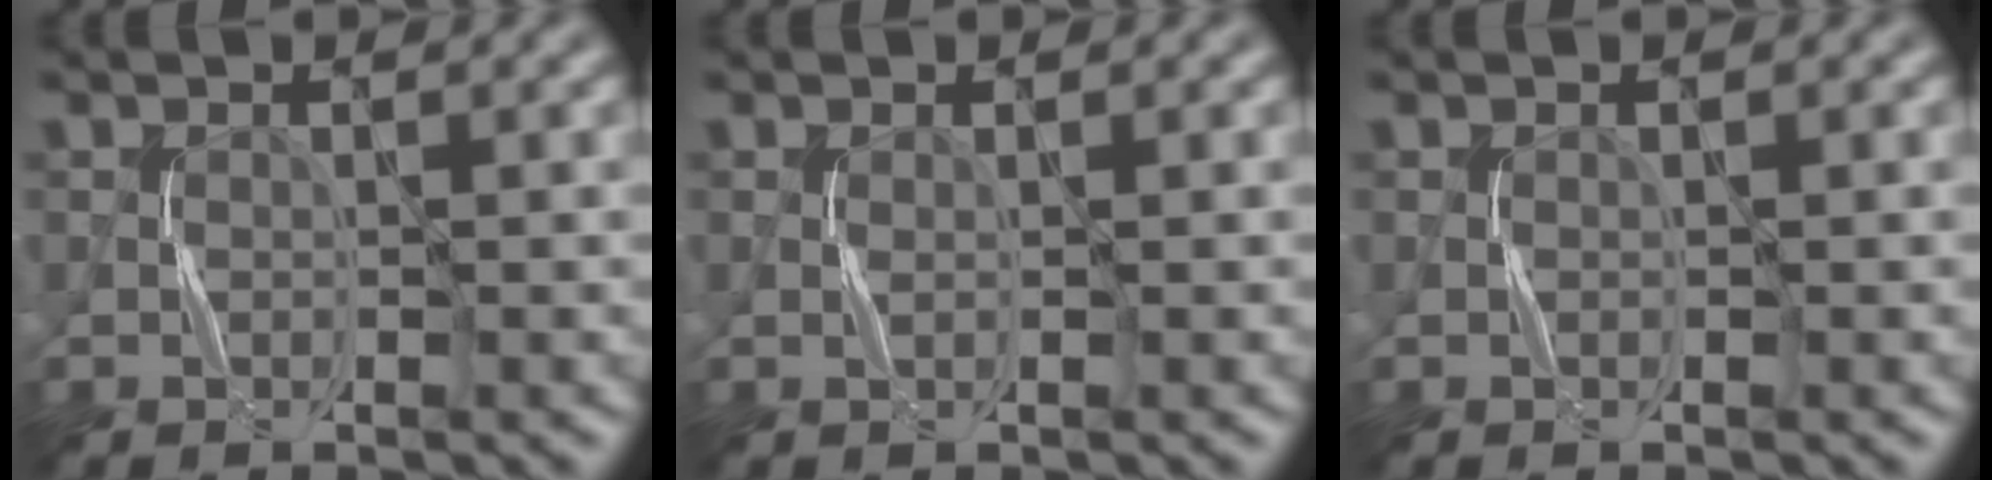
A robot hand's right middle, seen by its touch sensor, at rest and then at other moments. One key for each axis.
{"total": 0.0}
{"total": 0.0}